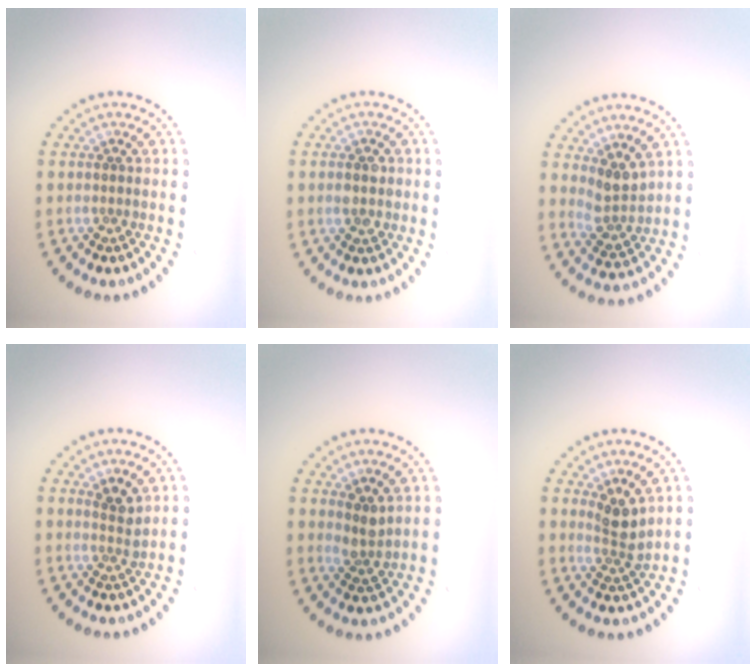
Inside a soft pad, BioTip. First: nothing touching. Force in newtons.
{"total": 2.0, "press": 2.0, "slide": 0.2}
{"total": 2.5, "press": 2.0, "slide": 1.5}
{"total": 1.6, "press": 1.2, "slide": 1.1}
{"total": 1.9, "press": 1.5, "slide": 1.1}
{"total": 2.4, "press": 1.9, "slide": 1.5}